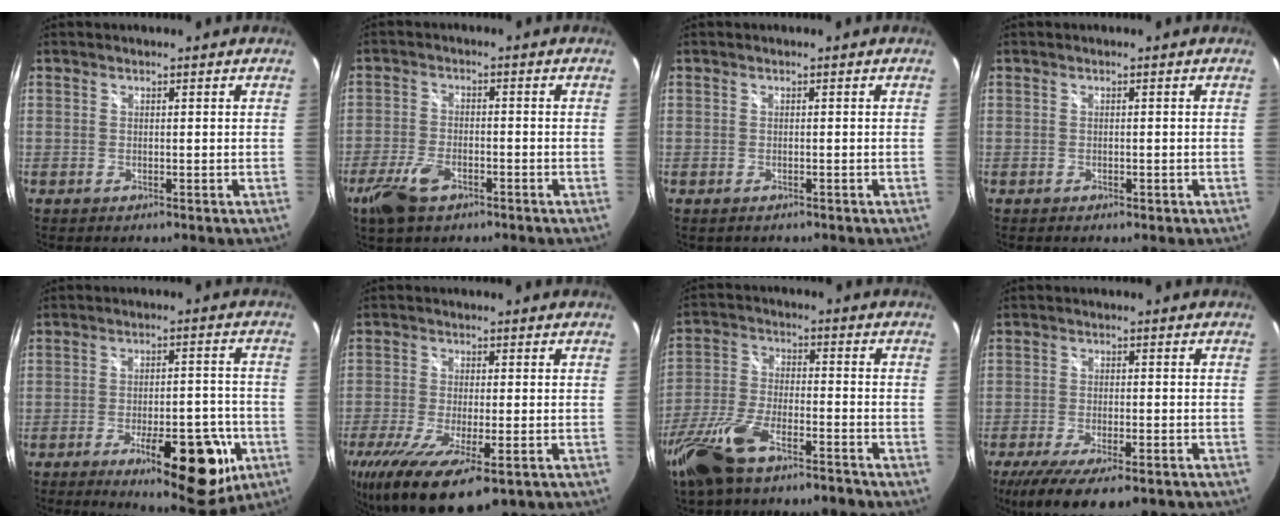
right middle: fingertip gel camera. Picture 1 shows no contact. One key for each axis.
{"total": 7.5, "fx": -4.5, "fy": 3.7, "fz": 4.7, "tx": -0.118, "ty": -0.010, "tz": -0.084}
{"total": 0.0}
{"total": 0.7, "fx": -0.2, "fy": 0.5, "fz": 0.5, "tx": -0.006, "ty": -0.002, "tz": -0.001}
{"total": 15.3, "fx": -7.2, "fy": 5.6, "fz": 12.3, "tx": -0.177, "ty": -0.010, "tz": -0.084}
{"total": 15.5, "fx": -8.8, "fy": 4.6, "fz": 11.9, "tx": -0.243, "ty": -0.066, "tz": -0.139}
{"total": 15.7, "fx": -11.2, "fy": 5.3, "fz": 9.7, "tx": -0.219, "ty": -0.036, "tz": -0.209}
{"total": 13.5, "fx": -9.3, "fy": 4.1, "fz": 8.8, "tx": -0.179, "ty": -0.051, "tz": -0.143}